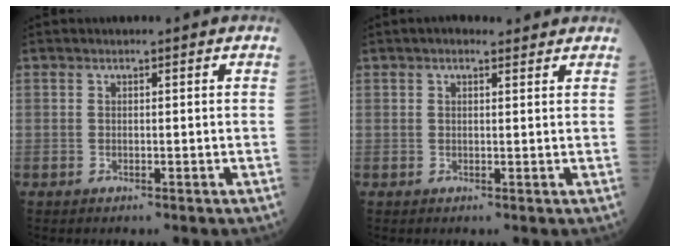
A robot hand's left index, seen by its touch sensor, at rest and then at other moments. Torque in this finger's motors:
{"motor_torque": [-0.62, -0.40, -0.62, -0.07]}